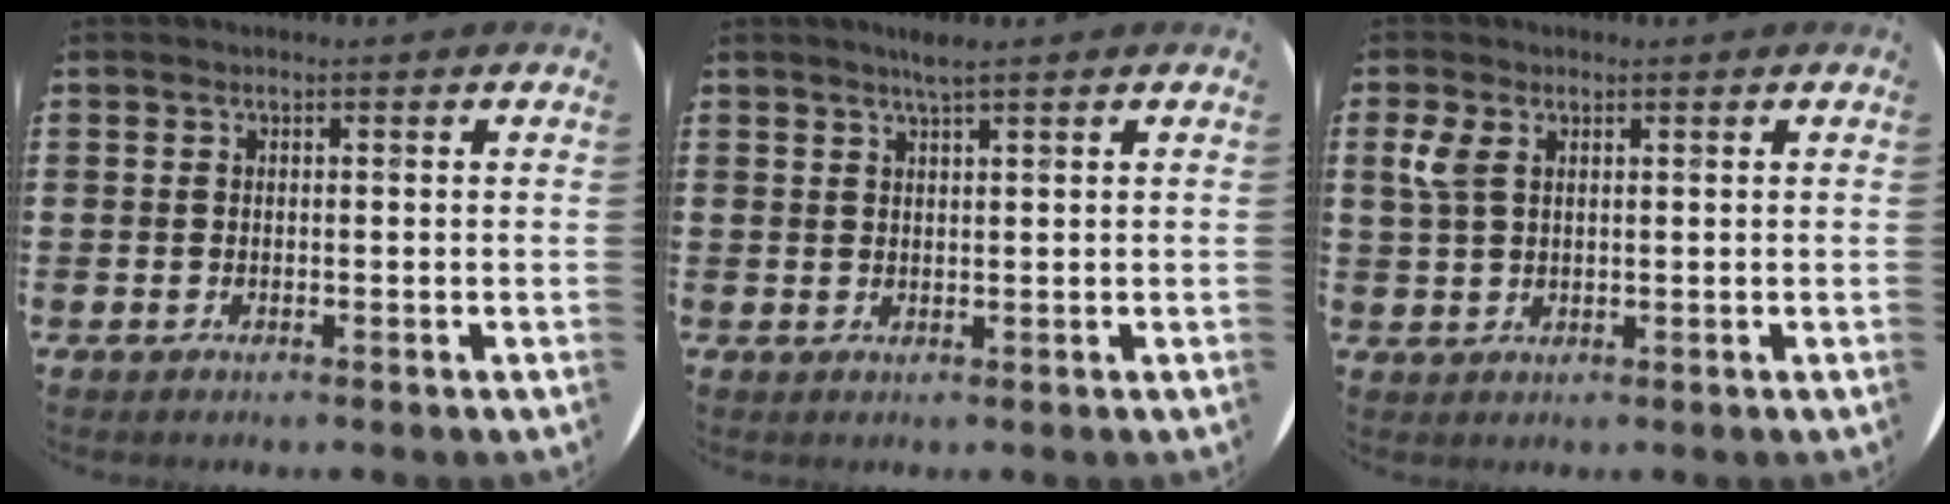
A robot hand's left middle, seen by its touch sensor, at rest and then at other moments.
{"total": 2.1, "force": [1.7, -0.1, 1.1], "torque": [-0.022, 0.002, 0.030]}
{"total": 3.2, "force": [1.6, 1.8, 2.1], "torque": [-0.048, 0.007, 0.030]}